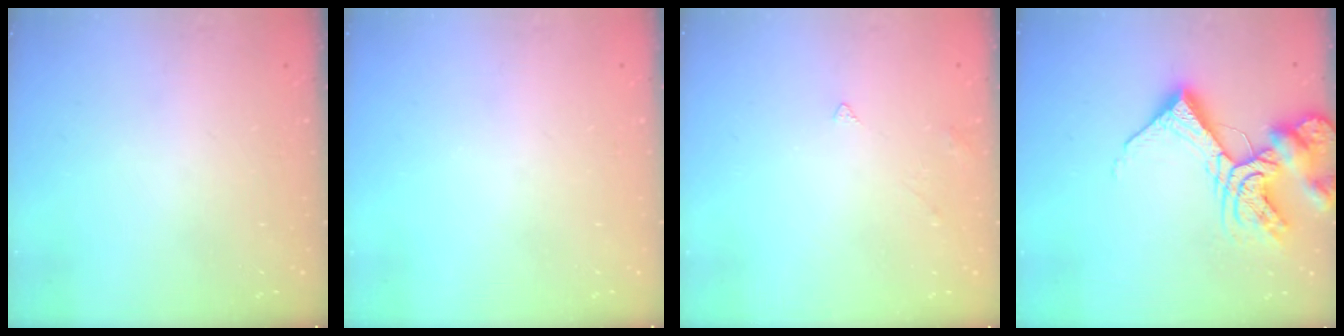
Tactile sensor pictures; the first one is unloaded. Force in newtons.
{"total": 0.0}
{"total": 2.1, "press": 2.1, "slide": 0.4}
{"total": 16.5, "press": 16.4, "slide": 1.9}